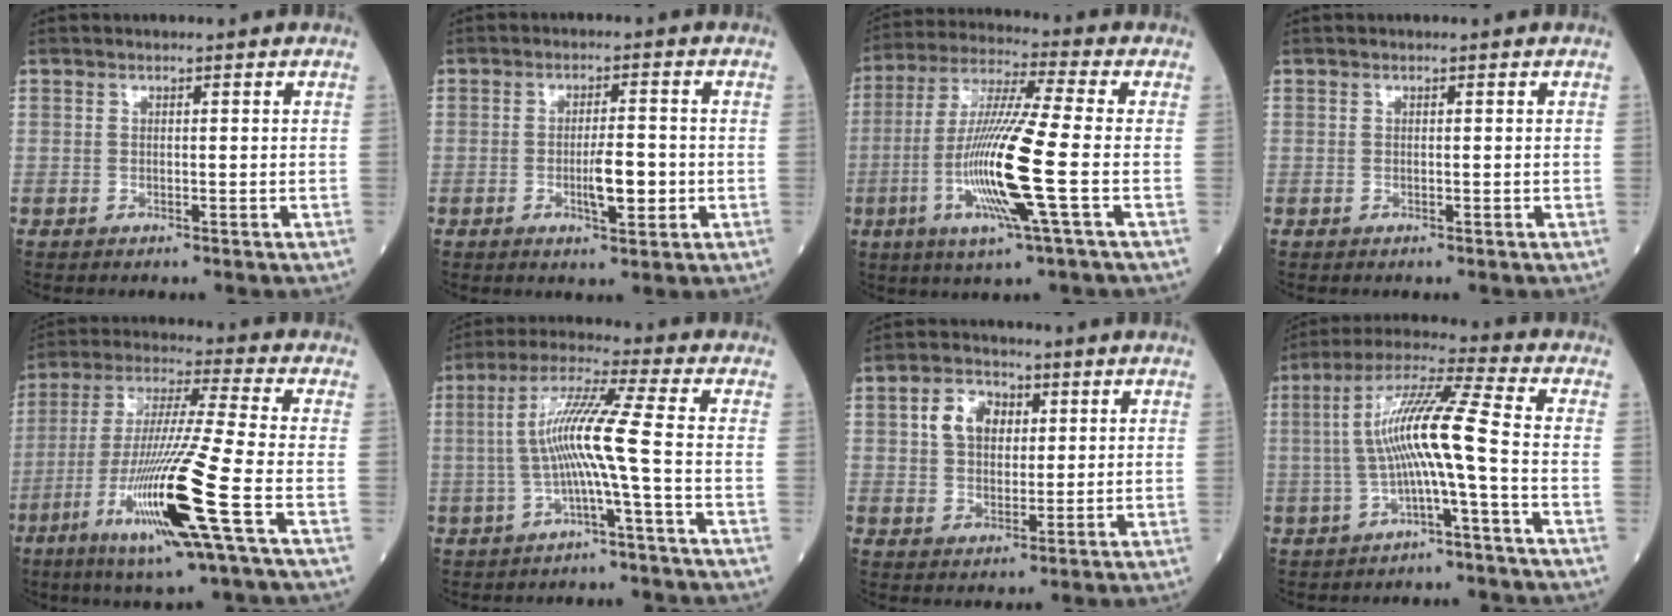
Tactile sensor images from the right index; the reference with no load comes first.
{"total": 5.0, "force": [-1.1, 1.0, 4.8], "torque": [-0.082, -0.001, -0.013]}
{"total": 14.9, "force": [-3.4, -0.6, 14.5], "torque": [-0.297, -0.014, -0.072]}
{"total": 0.0}
{"total": 17.7, "force": [-6.5, -1.1, 16.4], "torque": [-0.344, -0.030, -0.126]}
{"total": 8.9, "force": [-1.1, -1.5, 8.7], "torque": [-0.173, 0.020, -0.019]}
{"total": 6.7, "force": [2.2, 4.6, 4.3], "torque": [-0.086, 0.019, 0.044]}
{"total": 10.5, "force": [-1.3, -0.6, 10.4], "torque": [-0.200, 0.027, -0.025]}